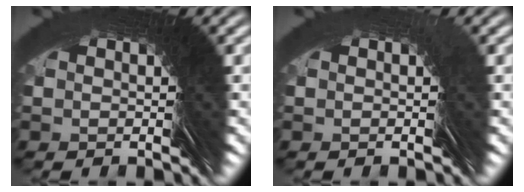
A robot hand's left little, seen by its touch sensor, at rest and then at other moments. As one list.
[{"total": 2.2, "force": [0.3, -0.8, -2.1], "torque": [0.031, 0.005, 0.005]}]